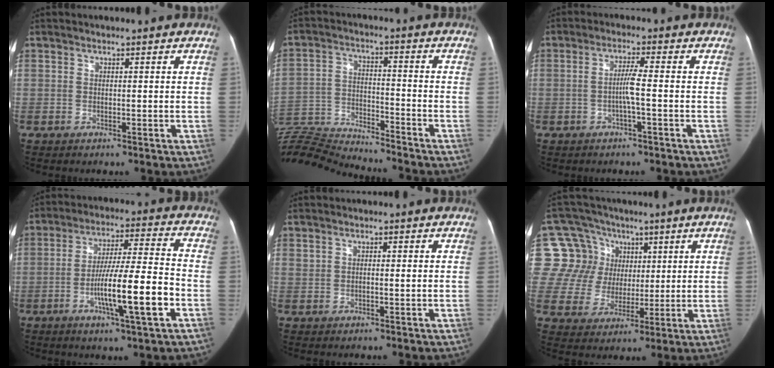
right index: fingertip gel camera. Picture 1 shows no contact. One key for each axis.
{"total": 18.1, "fx": -17.5, "fy": 1.2, "fz": 4.5, "tx": -0.100, "ty": 0.007, "tz": -0.283}
{"total": 3.5, "fx": -0.9, "fy": -0.4, "fz": 3.3, "tx": -0.060, "ty": 0.002, "tz": -0.019}
{"total": 13.1, "fx": -4.3, "fy": 0.4, "fz": 12.3, "tx": -0.210, "ty": -0.001, "tz": -0.073}
{"total": 0.9, "fx": 0.2, "fy": 0.5, "fz": 0.8, "tx": -0.017, "ty": 0.009, "tz": 0.006}
{"total": 17.7, "fx": 5.6, "fy": 16.2, "fz": 4.6, "tx": -0.125, "ty": 0.077, "tz": 0.115}